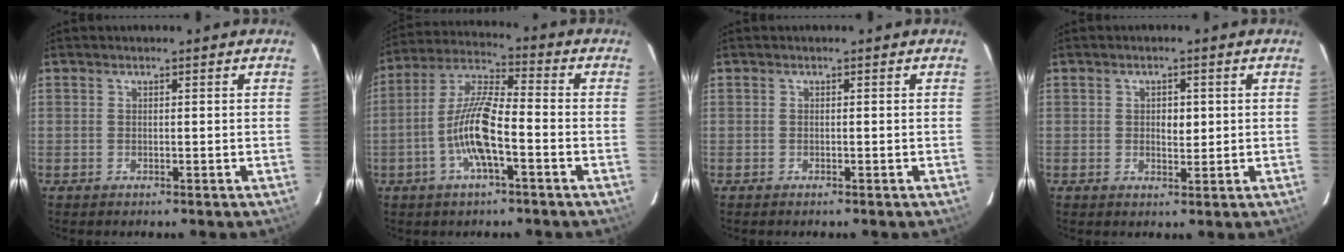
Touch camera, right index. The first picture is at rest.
{"total": 10.8, "force": [-3.3, 2.0, 10.1], "torque": [-0.207, 0.010, -0.063]}
{"total": 0.0}
{"total": 2.5, "force": [0.3, 1.4, 2.0], "torque": [-0.029, 0.000, 0.007]}